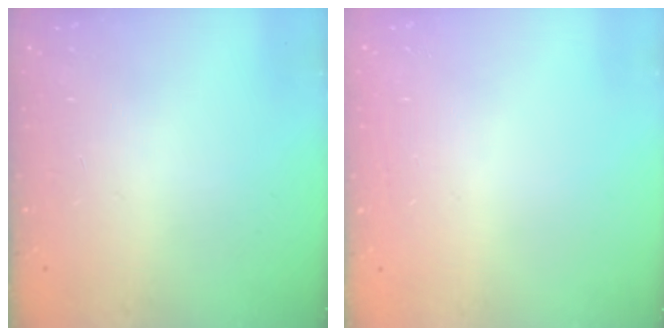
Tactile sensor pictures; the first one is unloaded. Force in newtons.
{"total": 0.0}